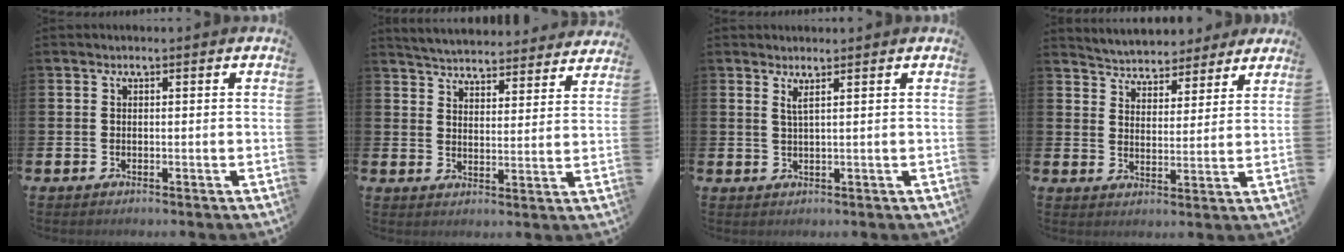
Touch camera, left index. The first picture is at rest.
{"total": 5.2, "force": [5.2, 0.7, 0.1], "torque": [-0.018, -0.042, 0.089]}
{"total": 1.4, "force": [1.1, -0.4, 0.7], "torque": [-0.017, -0.002, 0.020]}
{"total": 5.1, "force": [4.9, 1.3, -0.3], "torque": [-0.013, -0.040, 0.084]}